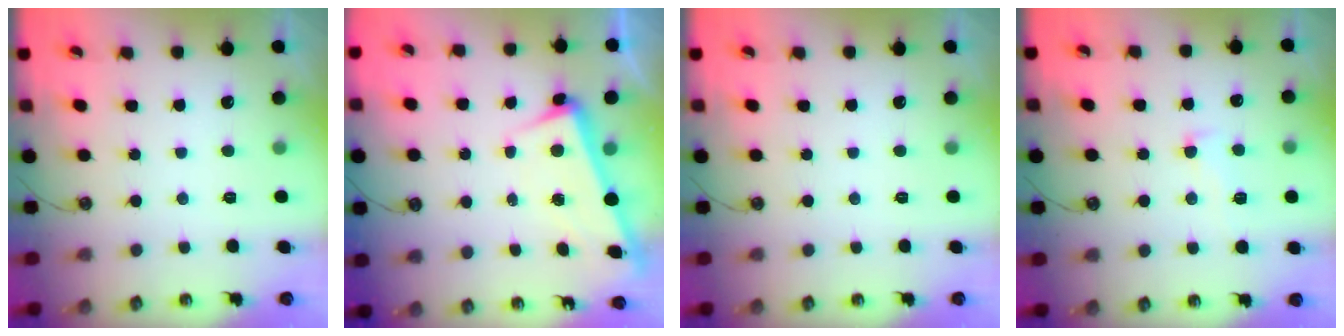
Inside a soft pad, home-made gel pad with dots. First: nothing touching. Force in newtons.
{"total": 3.2, "press": 2.9, "slide": 1.2}
{"total": 0.0}
{"total": 1.4, "press": 1.1, "slide": 0.8}